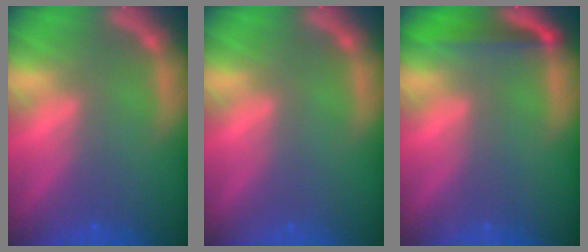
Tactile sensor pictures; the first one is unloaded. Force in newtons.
{"total": 0.0}
{"total": 3.5}